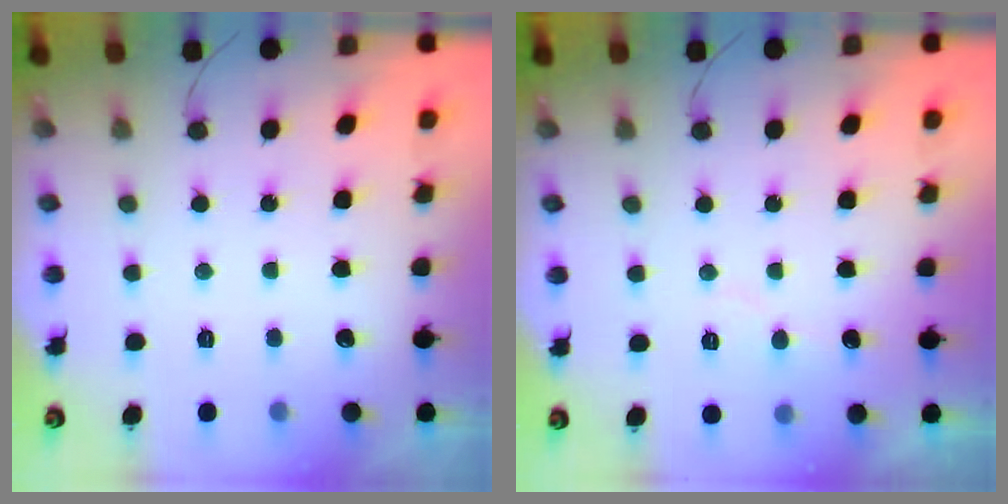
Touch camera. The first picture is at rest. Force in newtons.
{"total": 5.0, "press": 4.9, "slide": 0.5}